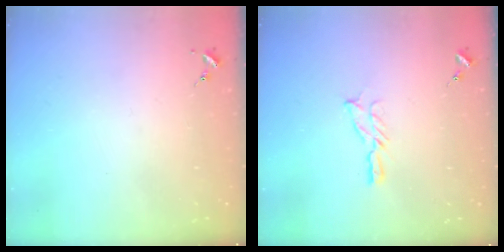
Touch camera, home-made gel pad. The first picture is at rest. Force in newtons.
{"total": 5.3, "press": 5.3, "slide": 0.5}